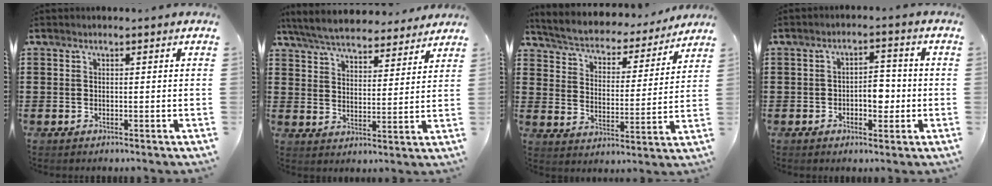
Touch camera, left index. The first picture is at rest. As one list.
[{"total": 6.1, "force": [6.0, 0.7, 1.3], "torque": [-0.054, -0.032, 0.106]}, {"total": 3.8, "force": [3.7, 0.5, 0.7], "torque": [-0.037, -0.030, 0.055]}, {"total": 4.6, "force": [-1.1, 2.5, 3.6], "torque": [-0.053, 0.002, -0.028]}]